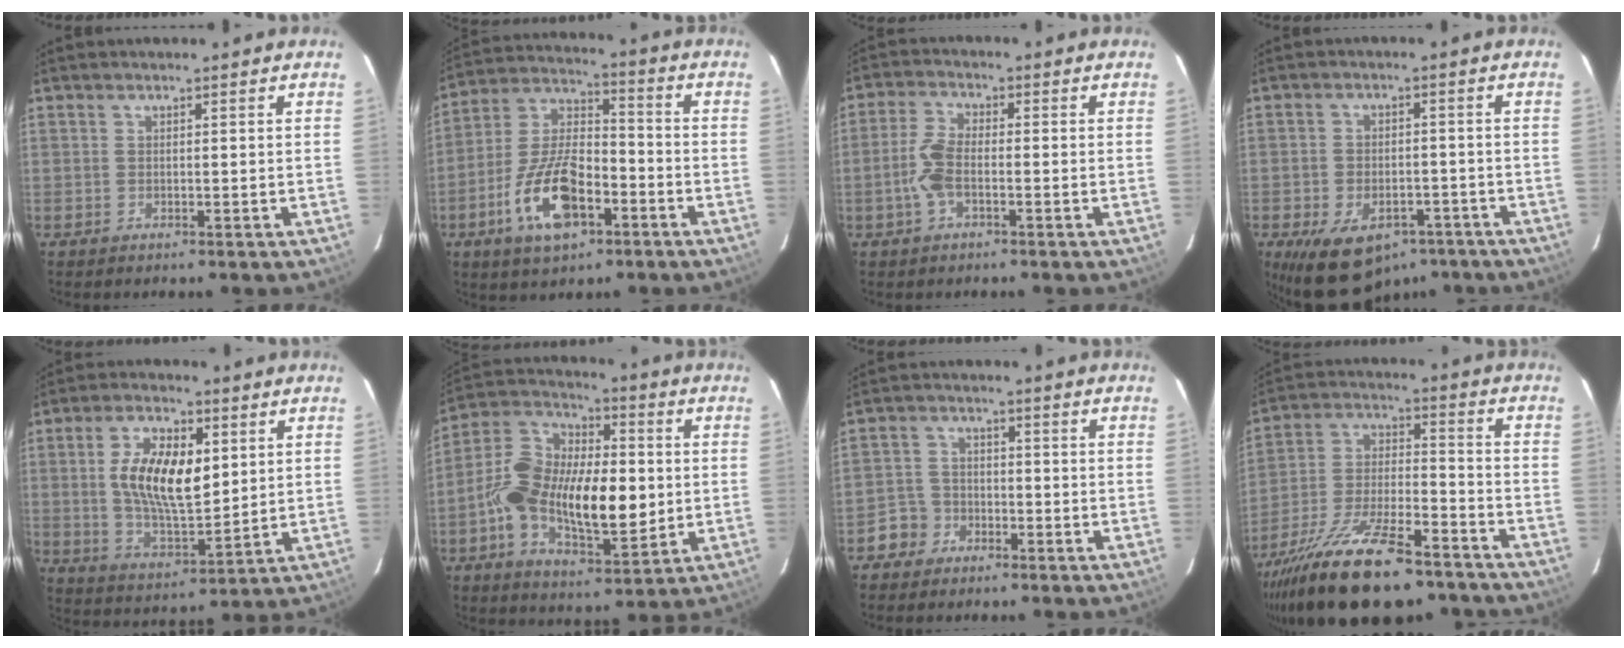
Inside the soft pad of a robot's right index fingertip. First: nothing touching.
{"total": 15.6, "force": [-6.7, 7.4, 11.9], "torque": [-0.244, 0.008, -0.118]}
{"total": 5.5, "force": [-1.7, 2.3, 4.6], "torque": [-0.107, 0.007, -0.037]}
{"total": 14.9, "force": [-9.2, 8.6, 7.9], "torque": [-0.168, -0.005, -0.127]}
{"total": 13.4, "force": [2.8, 6.3, 11.6], "torque": [-0.215, 0.005, 0.059]}
{"total": 19.9, "force": [-2.4, 10.0, 17.1], "torque": [-0.319, 0.010, -0.040]}
{"total": 4.7, "force": [-2.9, 3.7, 0.2], "torque": [-0.010, 0.021, -0.059]}
{"total": 25.0, "force": [-18.1, 8.1, 15.3], "torque": [-0.293, -0.038, -0.288]}